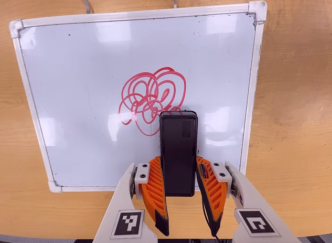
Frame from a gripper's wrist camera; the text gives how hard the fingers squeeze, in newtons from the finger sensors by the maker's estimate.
{"total": 5.0, "left": 3.5, "right": 6.4}